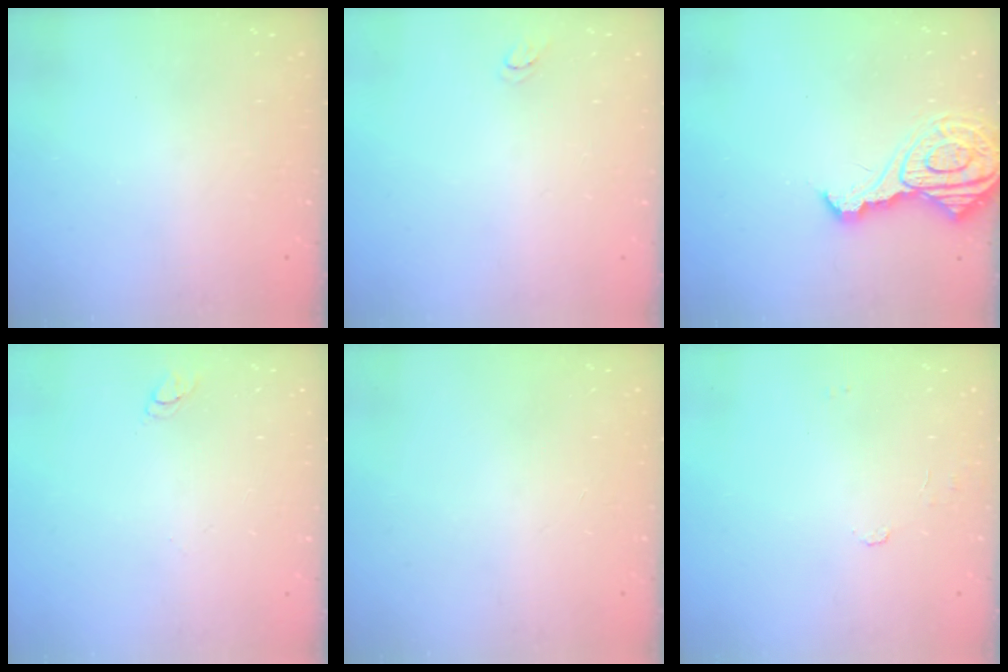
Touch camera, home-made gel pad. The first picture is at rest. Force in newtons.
{"total": 3.2, "press": 3.2, "slide": 0.3}
{"total": 13.4, "press": 13.3, "slide": 1.3}
{"total": 2.8, "press": 2.8, "slide": 0.3}
{"total": 0.0}
{"total": 4.1, "press": 4.1, "slide": 0.3}